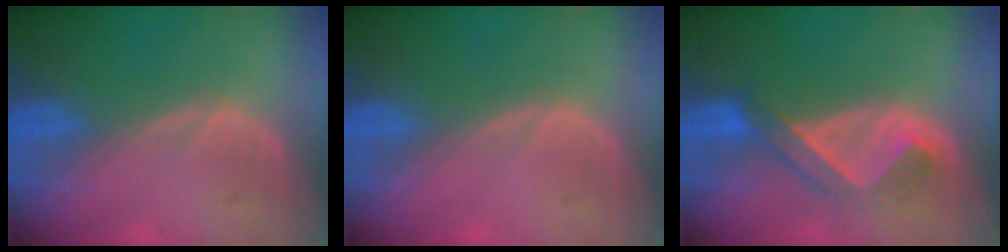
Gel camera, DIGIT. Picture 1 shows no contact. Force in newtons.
{"total": 0.5, "press": 0.1, "slide": 0.5}
{"total": 5.1, "press": 4.7, "slide": 2.0}